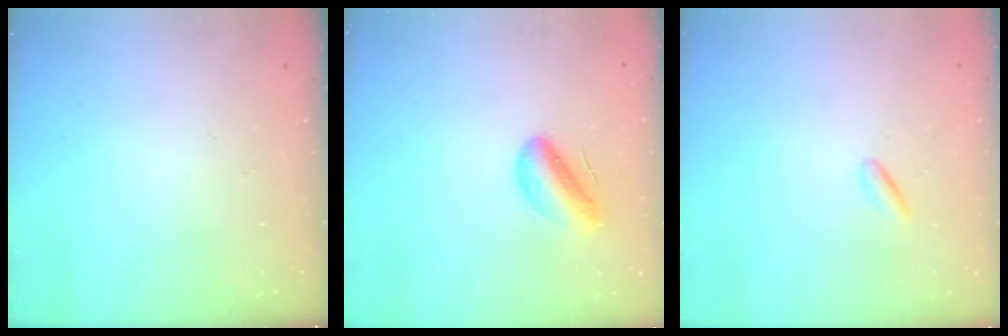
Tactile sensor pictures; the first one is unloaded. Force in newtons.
{"total": 8.3, "press": 7.8, "slide": 2.8}
{"total": 1.5, "press": 1.3, "slide": 0.7}